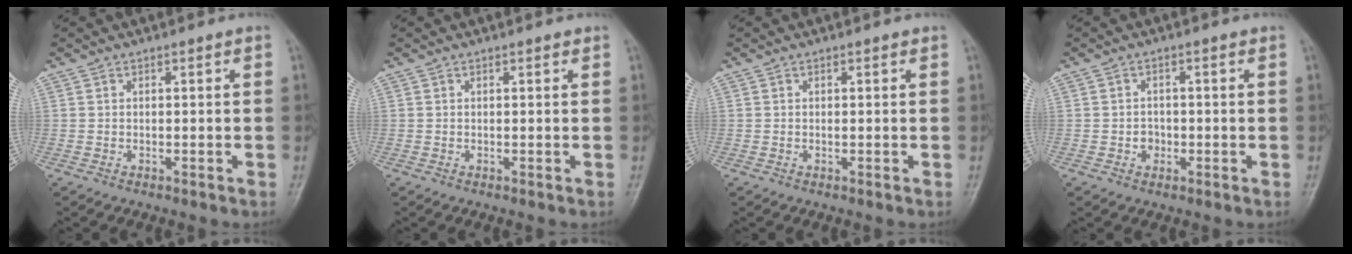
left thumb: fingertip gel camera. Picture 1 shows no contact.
{"total": 0.6, "force": [0.4, 0.2, 0.3], "torque": [-0.007, -0.002, 0.003]}
{"total": 0.5, "force": [0.3, 0.2, 0.4], "torque": [-0.008, 0.000, 0.002]}
{"total": 2.1, "force": [-0.5, 1.9, 0.8], "torque": [0.000, 0.006, -0.009]}